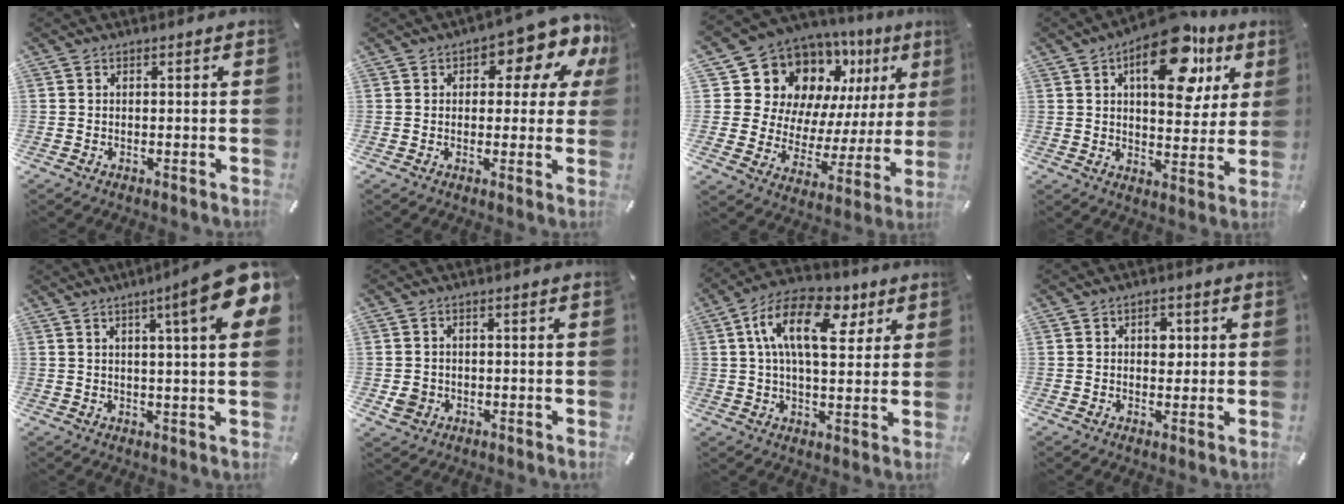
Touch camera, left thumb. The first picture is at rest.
{"total": 10.8, "force": [5.8, 5.1, 7.5], "torque": [-0.085, -0.047, 0.095]}
{"total": 16.3, "force": [10.4, 11.2, 5.6], "torque": [-0.097, -0.095, 0.199]}
{"total": 19.2, "force": [9.5, 9.7, 13.6], "torque": [-0.182, -0.041, 0.153]}
{"total": 14.0, "force": [6.5, 1.6, 12.3], "torque": [-0.183, -0.029, 0.095]}
{"total": 3.3, "force": [-0.9, 3.0, 1.0], "torque": [-0.015, -0.002, -0.020]}
{"total": 16.7, "force": [6.0, 9.0, 12.6], "torque": [-0.225, -0.002, 0.099]}
{"total": 3.7, "force": [0.7, 2.7, 2.5], "torque": [-0.020, -0.003, 0.002]}